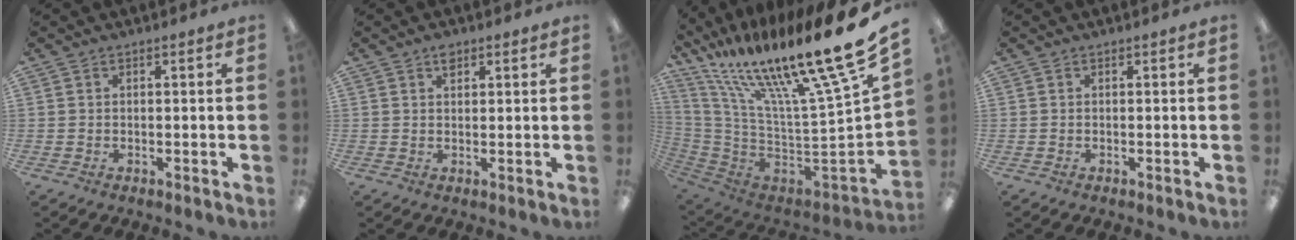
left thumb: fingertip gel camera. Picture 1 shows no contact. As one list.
[{"total": 2.0, "force": [1.4, 1.0, 1.1], "torque": [-0.009, -0.005, 0.021]}, {"total": 22.2, "force": [15.4, 2.0, 15.9], "torque": [-0.211, -0.158, 0.256]}, {"total": 0.0}]